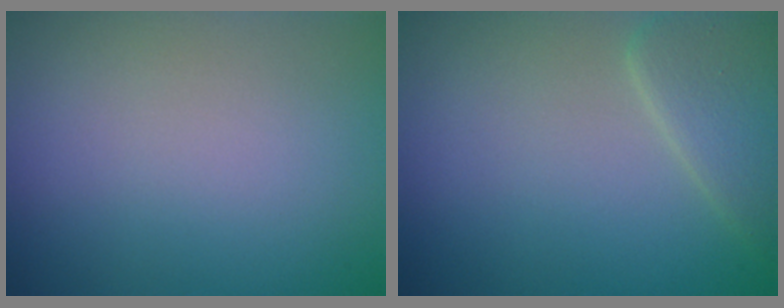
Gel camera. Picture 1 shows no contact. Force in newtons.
{"total": 3.5, "press": 3.5, "slide": 0.3}